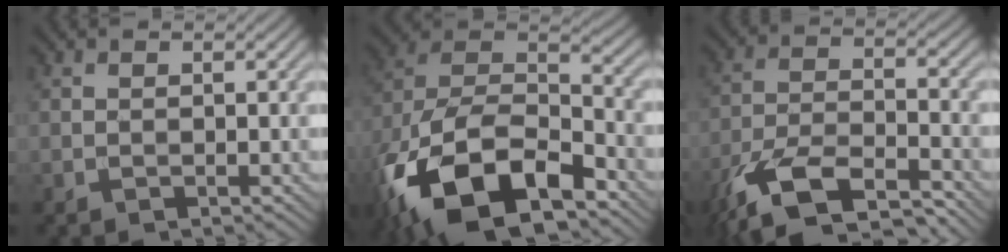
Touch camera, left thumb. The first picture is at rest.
{"total": 19.6, "force": [-11.5, 10.0, 12.4], "torque": [-0.275, -0.033, -0.198]}
{"total": 11.6, "force": [-8.3, 3.8, 7.1], "torque": [-0.147, -0.014, -0.162]}